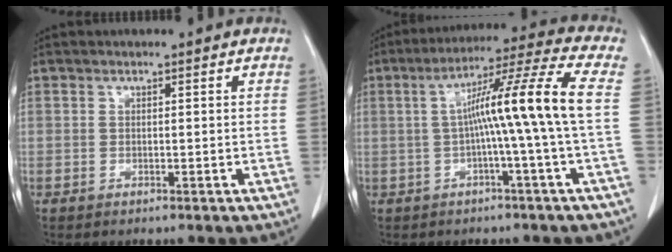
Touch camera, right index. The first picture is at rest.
{"total": 12.9, "force": [-0.1, -2.0, 12.7], "torque": [-0.204, 0.020, -0.004]}